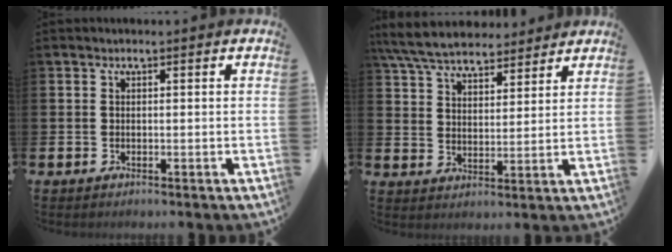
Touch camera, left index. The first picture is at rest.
{"total": 7.2, "force": [6.7, 1.9, 1.7], "torque": [-0.061, -0.028, 0.123]}